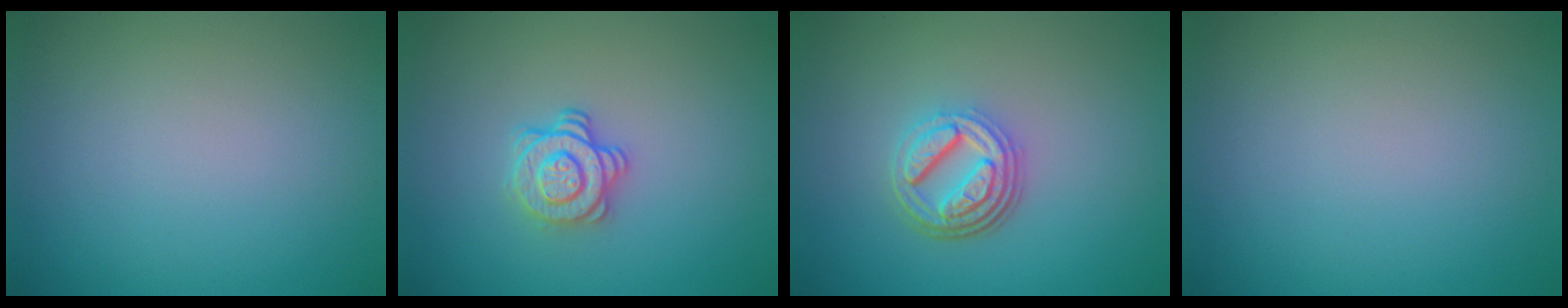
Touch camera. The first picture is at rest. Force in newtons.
{"total": 2.9, "press": 2.5, "slide": 1.3}
{"total": 4.6, "press": 3.4, "slide": 3.0}
{"total": 0.0}